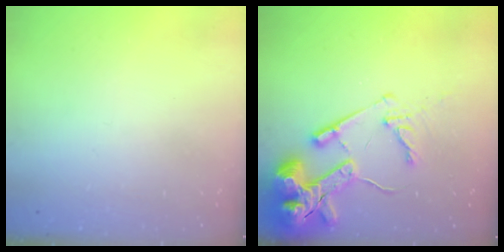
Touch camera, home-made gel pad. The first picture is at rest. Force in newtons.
{"total": 17.6, "press": 17.4, "slide": 2.2}